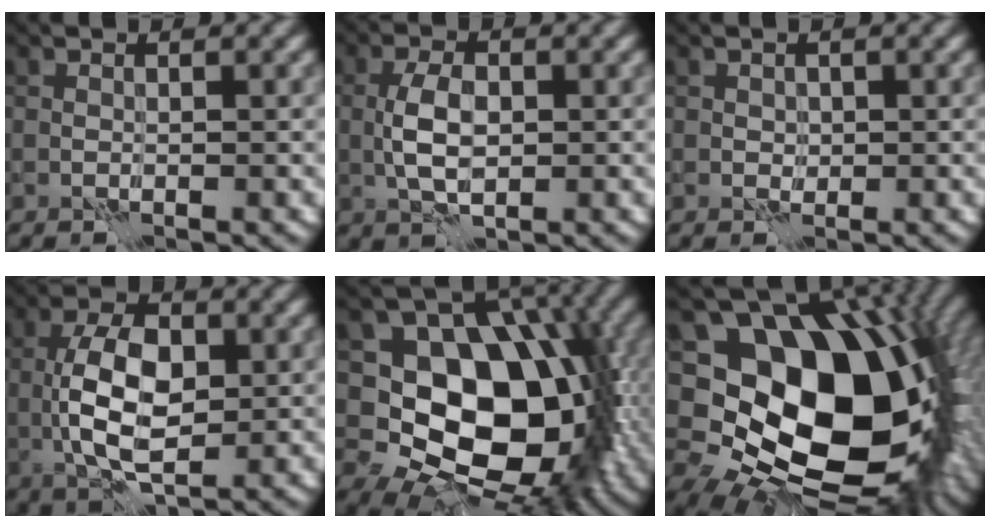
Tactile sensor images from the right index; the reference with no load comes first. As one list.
[{"total": 3.8, "force": [-0.4, 2.0, 3.2], "torque": [-0.066, 0.002, -0.007]}, {"total": 1.1, "force": [0.0, 1.0, 0.3], "torque": [-0.006, -0.001, 0.002]}, {"total": 6.9, "force": [-0.4, 3.5, 6.0], "torque": [-0.120, 0.001, -0.009]}, {"total": 13.5, "force": [-1.3, 9.5, 9.6], "torque": [-0.109, -0.016, -0.025]}, {"total": 18.7, "force": [0.9, 12.4, 13.9], "torque": [-0.221, -0.025, 0.054]}]